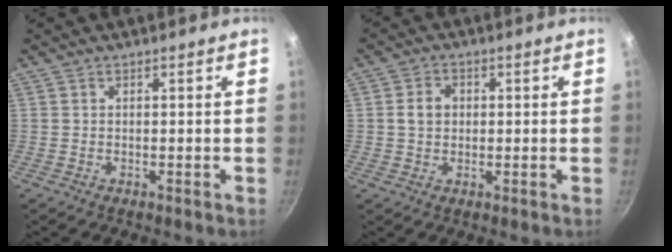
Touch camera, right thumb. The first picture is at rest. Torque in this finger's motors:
{"motor_torque": [-0.62, 0.40, 0.73, -0.29, 0.04]}